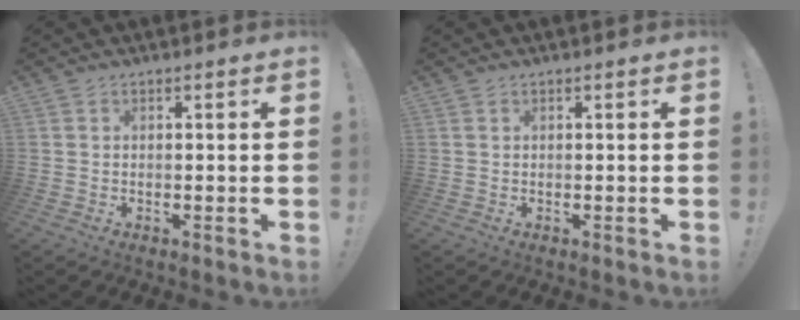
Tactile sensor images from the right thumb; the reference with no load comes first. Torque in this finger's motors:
{"motor_torque": [-0.15, 0.03, -0.13, 0.03, 0.03]}